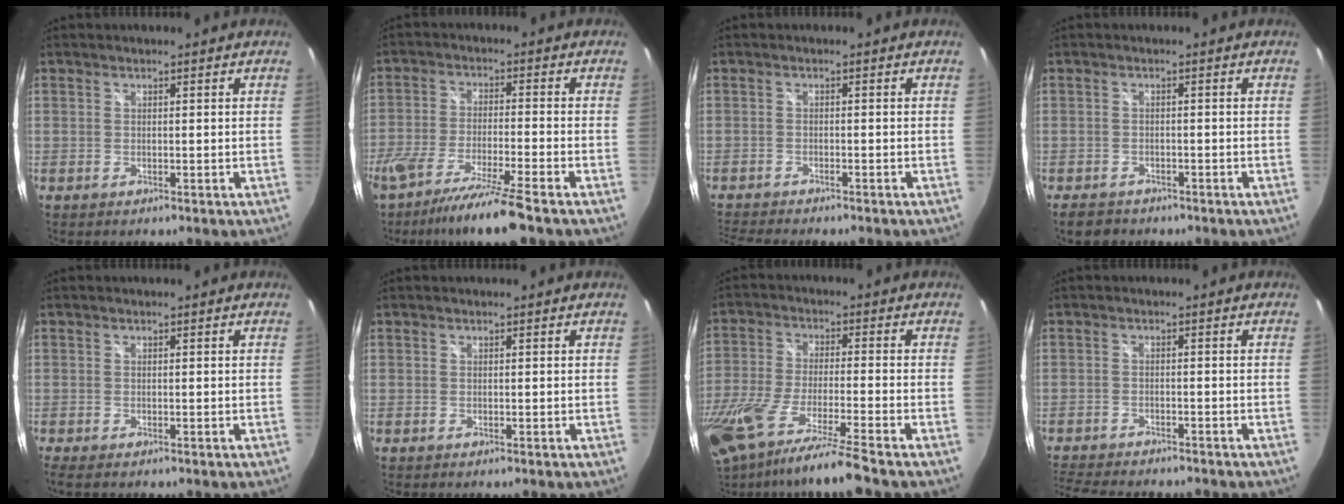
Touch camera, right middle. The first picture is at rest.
{"total": 12.5, "force": [-9.7, -0.3, 7.9], "torque": [-0.170, -0.037, -0.168]}
{"total": 5.7, "force": [-5.2, 0.4, 2.3], "torque": [-0.058, -0.019, -0.089]}
{"total": 3.4, "force": [-2.5, 2.1, 1.0], "torque": [-0.029, -0.003, -0.041]}
{"total": 0.0}
{"total": 0.0}
{"total": 17.6, "force": [-13.5, -0.2, 11.2], "torque": [-0.222, -0.064, -0.237]}
{"total": 8.9, "force": [-8.1, 1.8, 3.3], "torque": [-0.087, -0.016, -0.132]}